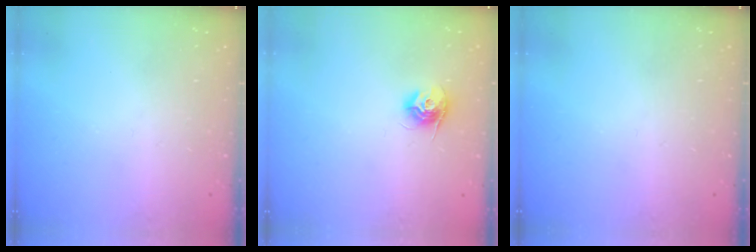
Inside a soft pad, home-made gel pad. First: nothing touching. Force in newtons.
{"total": 9.6, "press": 9.6, "slide": 0.4}
{"total": 0.0}